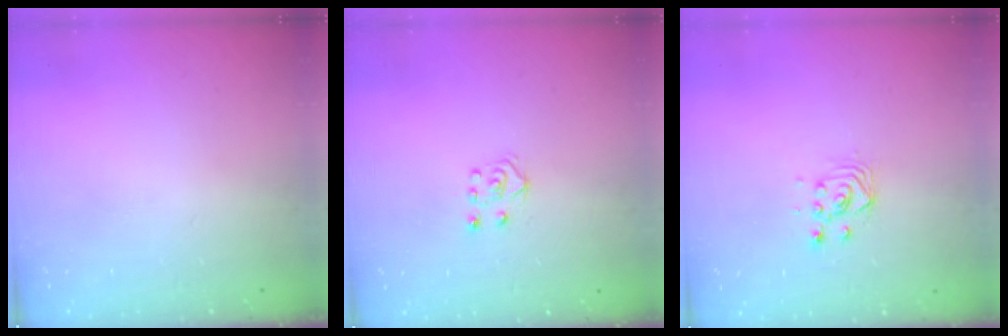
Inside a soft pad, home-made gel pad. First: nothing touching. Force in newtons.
{"total": 5.2, "press": 5.2, "slide": 0.4}
{"total": 3.3, "press": 3.1, "slide": 1.1}